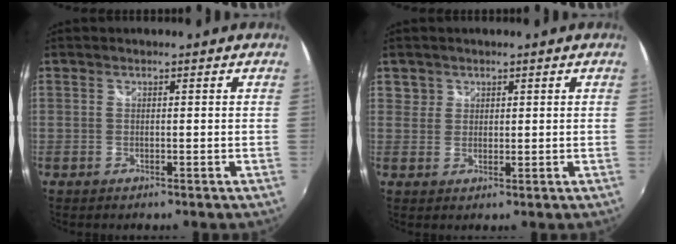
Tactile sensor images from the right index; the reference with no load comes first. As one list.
[{"total": 2.8, "force": [1.3, 2.4, 0.3], "torque": [0.006, 0.007, 0.021]}]